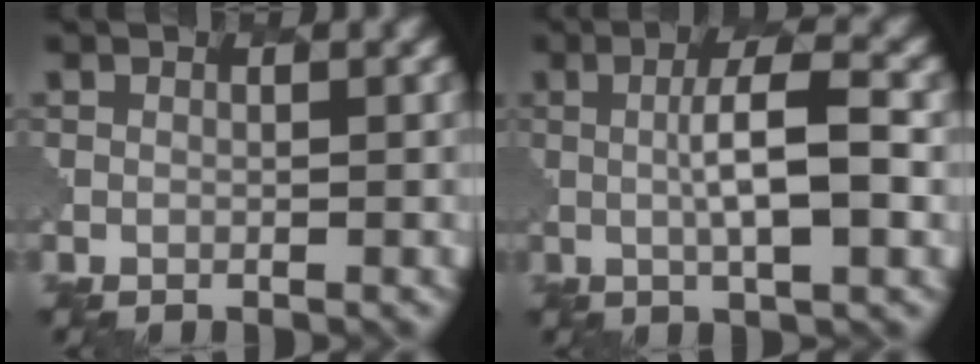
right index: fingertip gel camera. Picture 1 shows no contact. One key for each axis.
{"total": 5.2, "fx": 0.6, "fy": 1.0, "fz": 5.1, "tx": -0.088, "ty": 0.005, "tz": 0.009}